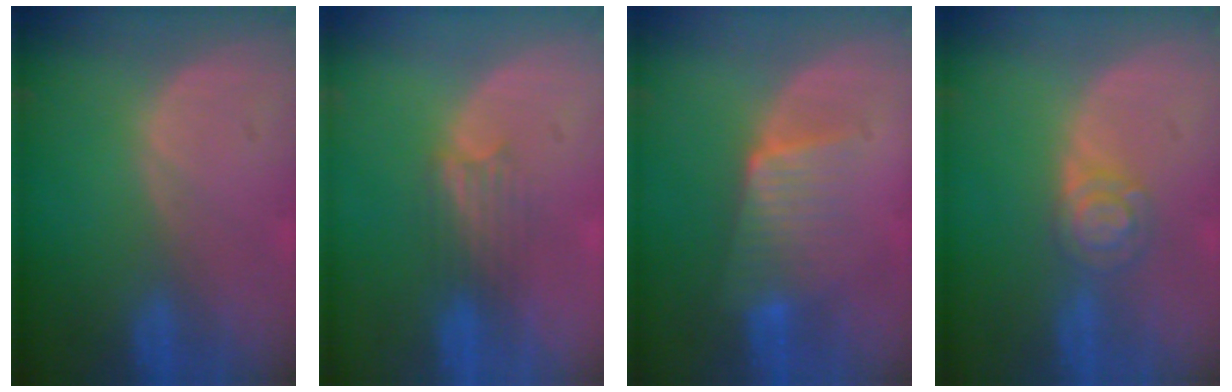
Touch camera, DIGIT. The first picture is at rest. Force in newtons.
{"total": 3.3, "press": 3.0, "slide": 1.3}
{"total": 5.8, "press": 5.5, "slide": 1.7}
{"total": 4.1, "press": 4.1, "slide": 0.1}